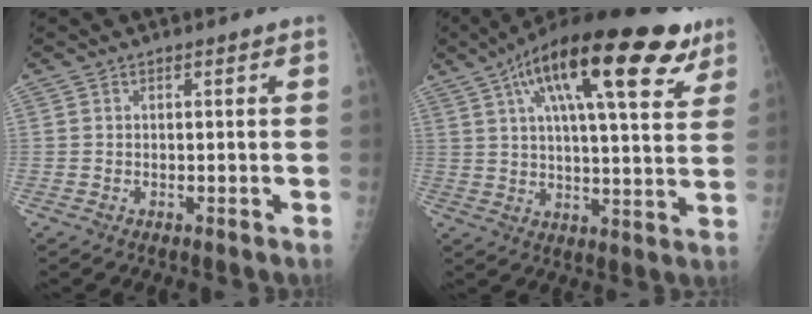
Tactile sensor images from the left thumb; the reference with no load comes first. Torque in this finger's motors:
{"motor_torque": [0.43, 0.52, 1.84, -0.93, 0.39]}